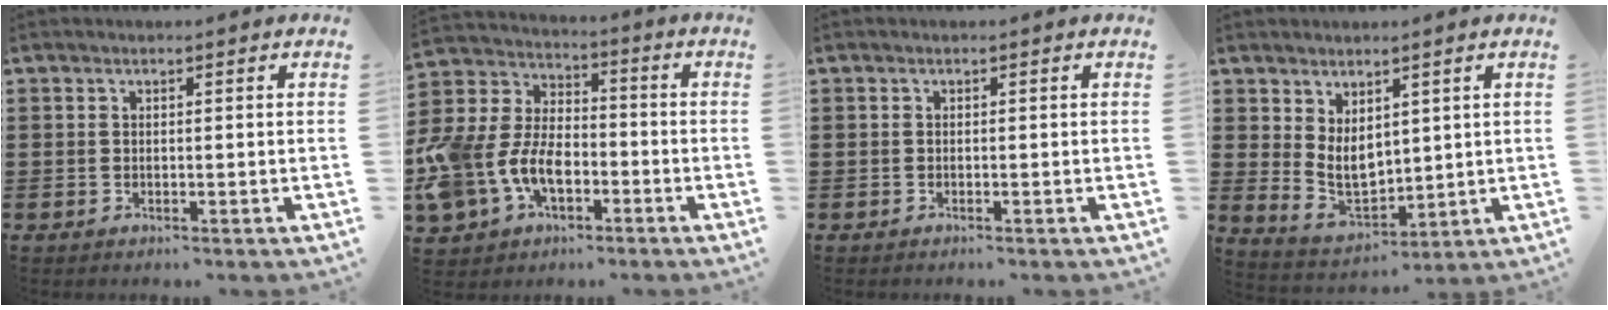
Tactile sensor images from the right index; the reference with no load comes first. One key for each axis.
{"total": 10.1, "fx": -4.1, "fy": 7.1, "fz": 5.9, "tx": -0.177, "ty": 0.003, "tz": -0.088}
{"total": 0.0}
{"total": 5.5, "fx": 2.0, "fy": 3.8, "fz": 3.4, "tx": -0.065, "ty": -0.008, "tz": 0.037}